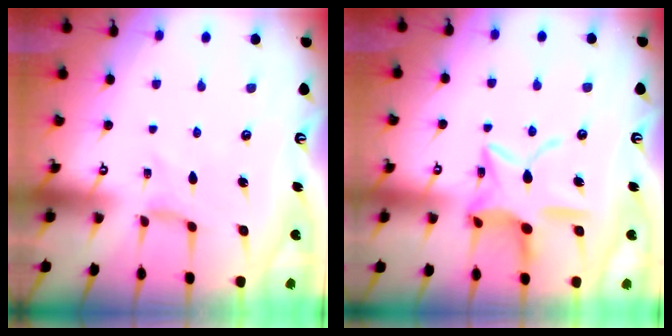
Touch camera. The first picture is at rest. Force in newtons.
{"total": 14.3, "press": 14.3, "slide": 1.1}